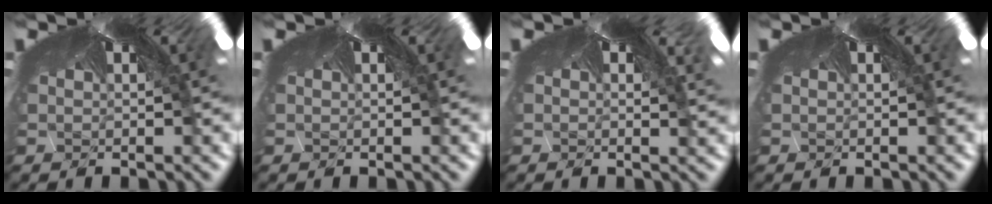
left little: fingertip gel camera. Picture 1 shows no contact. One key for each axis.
{"total": 0.0}
{"total": 1.1, "fx": 1.1, "fy": 0.2, "fz": -0.2, "tx": -0.006, "ty": 0.009, "tz": 0.008}
{"total": 0.0}